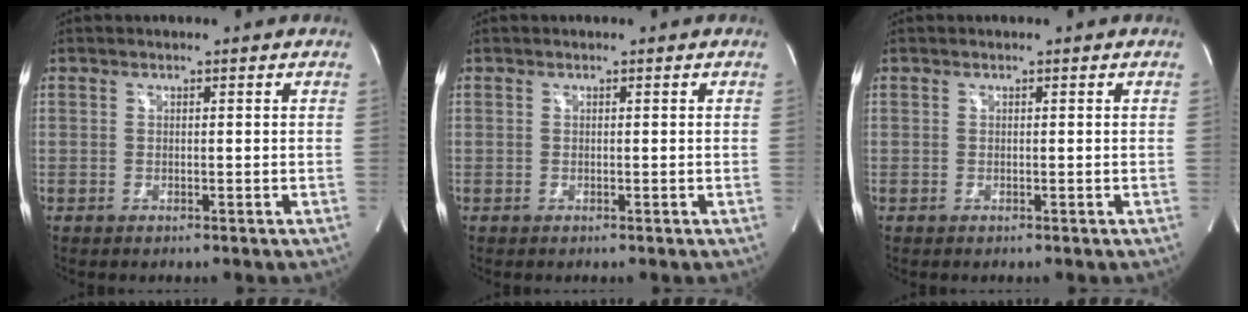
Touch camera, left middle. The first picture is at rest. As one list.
[{"total": 0.0}, {"total": 0.0}]